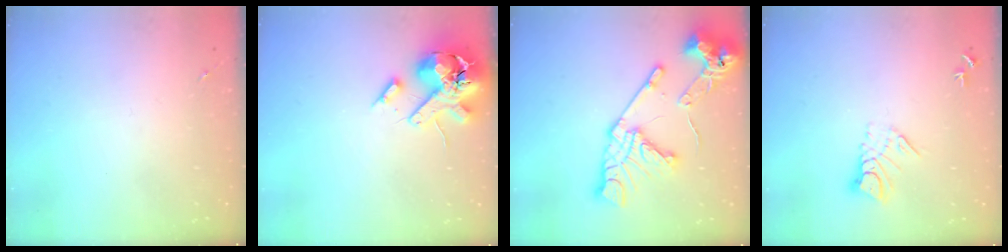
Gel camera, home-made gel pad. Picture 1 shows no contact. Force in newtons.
{"total": 17.4, "press": 17.2, "slide": 2.9}
{"total": 20.5, "press": 20.4, "slide": 2.3}
{"total": 8.3, "press": 8.3, "slide": 0.8}